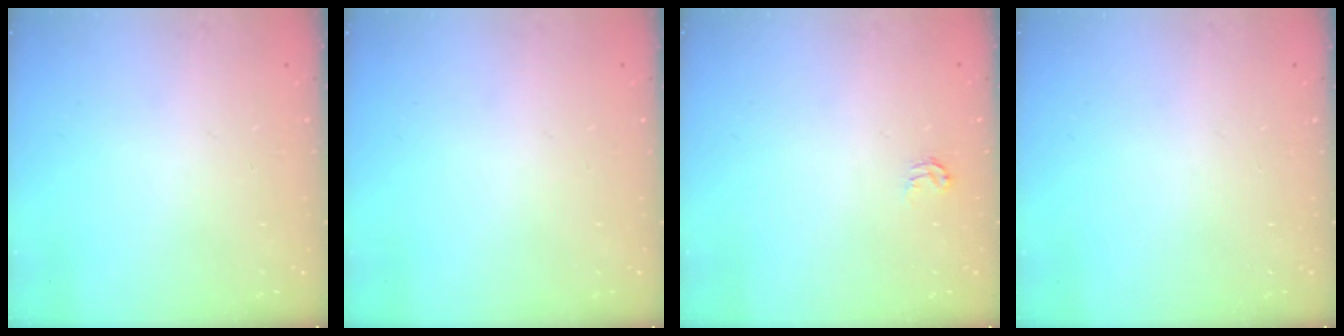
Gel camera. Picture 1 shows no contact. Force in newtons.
{"total": 0.0}
{"total": 3.1, "press": 3.1, "slide": 0.4}
{"total": 0.0}